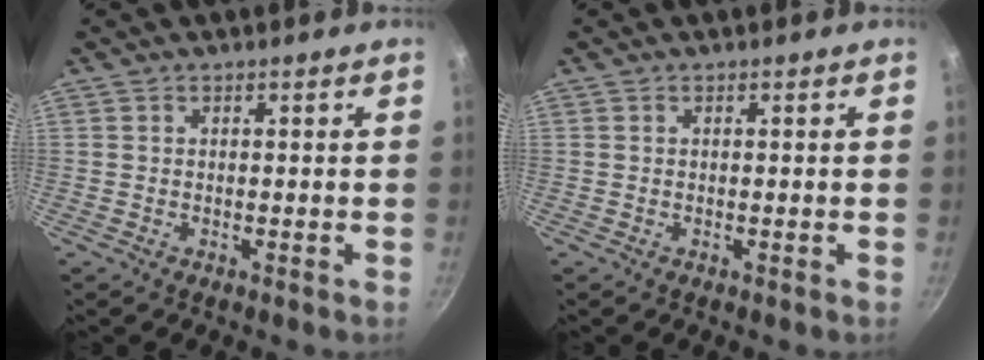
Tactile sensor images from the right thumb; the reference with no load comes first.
{"total": 0.0}